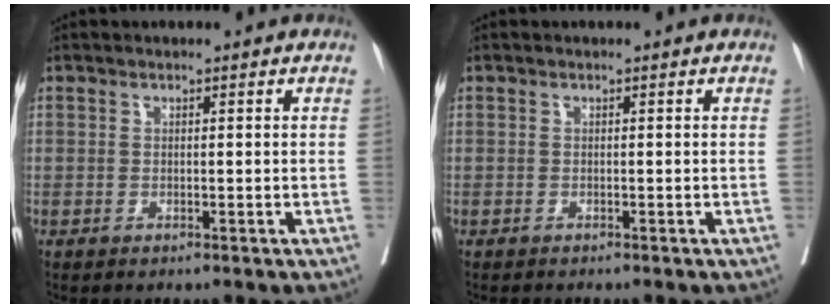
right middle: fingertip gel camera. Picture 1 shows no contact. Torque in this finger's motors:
{"motor_torque": [0.26, -0.31, -0.01, -0.01]}